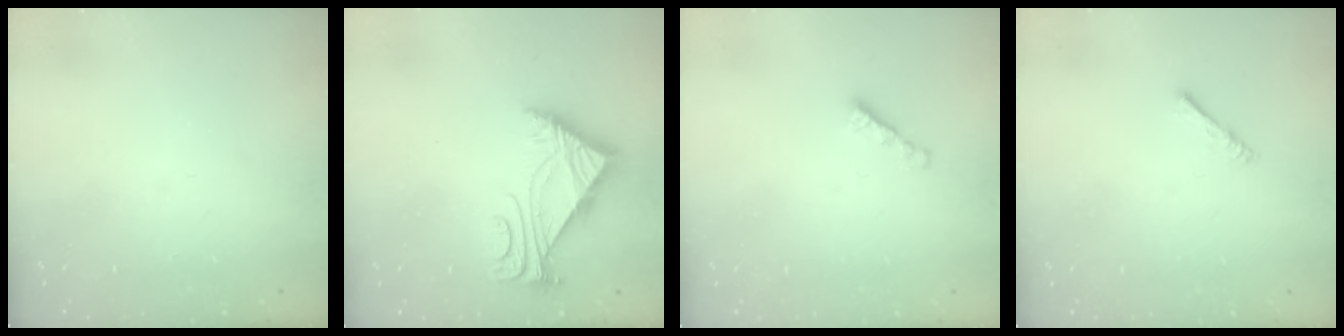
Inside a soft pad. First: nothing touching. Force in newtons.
{"total": 5.4, "press": 5.3, "slide": 0.9}
{"total": 2.7, "press": 2.7, "slide": 0.2}
{"total": 2.2, "press": 2.1, "slide": 0.5}